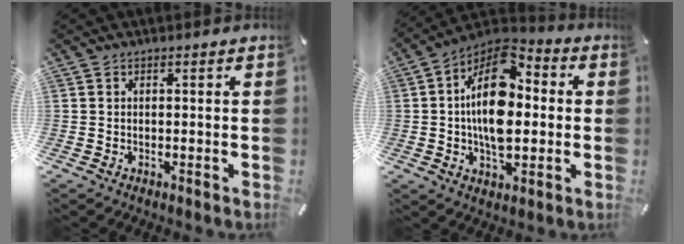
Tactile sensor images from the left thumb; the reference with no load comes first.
{"total": 17.1, "force": [0.4, 10.4, 13.5], "torque": [-0.262, -0.003, 0.003]}